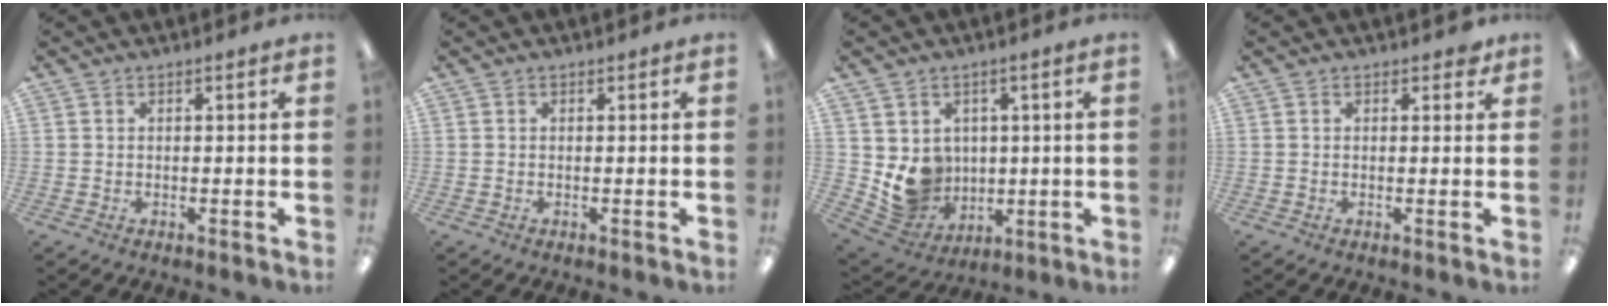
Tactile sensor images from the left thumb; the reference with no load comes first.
{"total": 0.0}
{"total": 9.2, "force": [0.8, 8.9, 2.2], "torque": [-0.055, -0.026, 0.026]}
{"total": 1.5, "force": [0.9, 0.9, 0.8], "torque": [-0.001, -0.003, 0.012]}